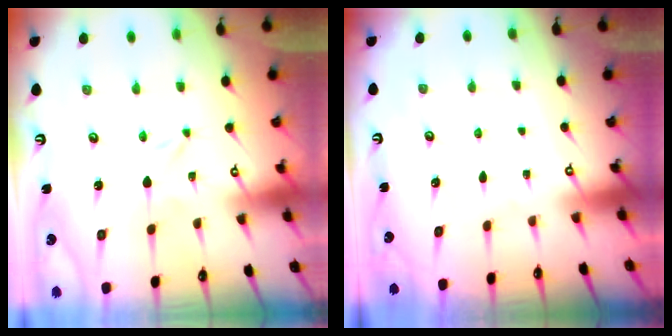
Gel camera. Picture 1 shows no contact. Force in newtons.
{"total": 0.0}